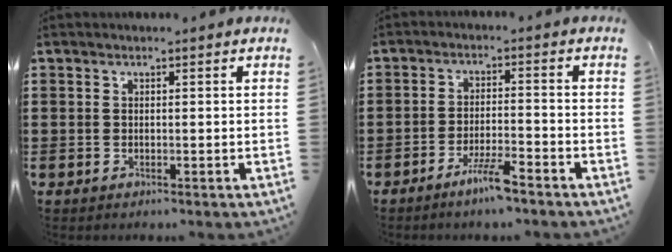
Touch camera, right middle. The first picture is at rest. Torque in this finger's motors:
{"motor_torque": [2.14, 0.00, 0.21, 0.07]}